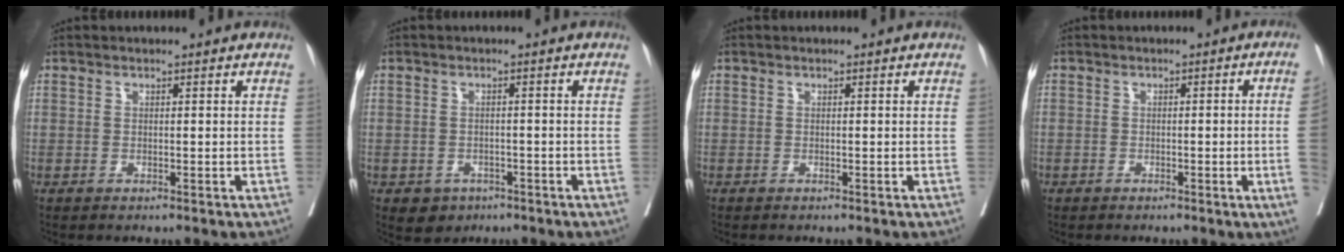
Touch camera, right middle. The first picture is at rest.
{"total": 3.1, "force": [-1.8, 2.5, 0.7], "torque": [-0.009, 0.004, -0.018]}
{"total": 0.0}
{"total": 3.9, "force": [-0.8, -0.8, 3.7], "torque": [-0.045, -0.002, -0.010]}